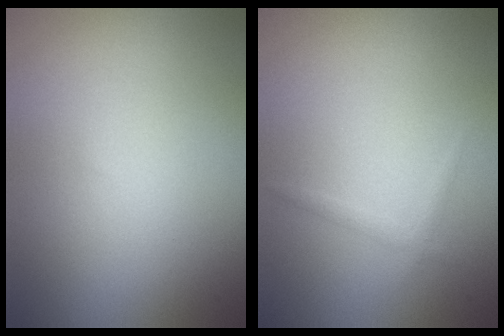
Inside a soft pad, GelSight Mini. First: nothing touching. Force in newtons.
{"total": 0.8, "press": 0.8, "slide": 0.1}